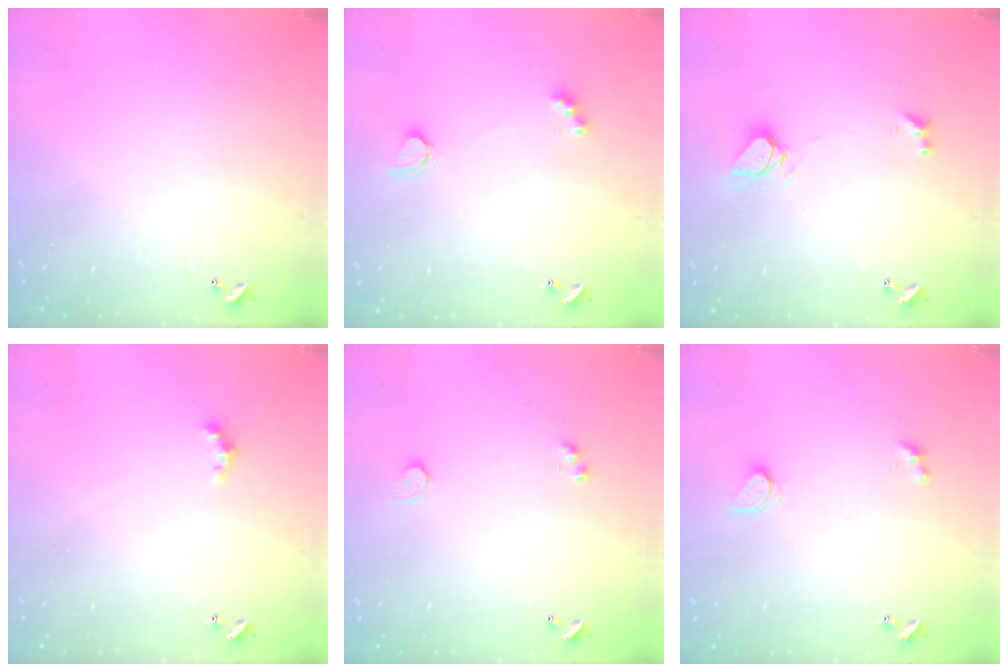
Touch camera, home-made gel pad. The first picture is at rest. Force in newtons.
{"total": 2.7, "press": 2.7, "slide": 0.5}
{"total": 6.1, "press": 6.0, "slide": 0.8}
{"total": 2.5, "press": 2.4, "slide": 0.4}
{"total": 2.1, "press": 1.6, "slide": 1.3}
{"total": 2.6, "press": 2.6, "slide": 0.5}